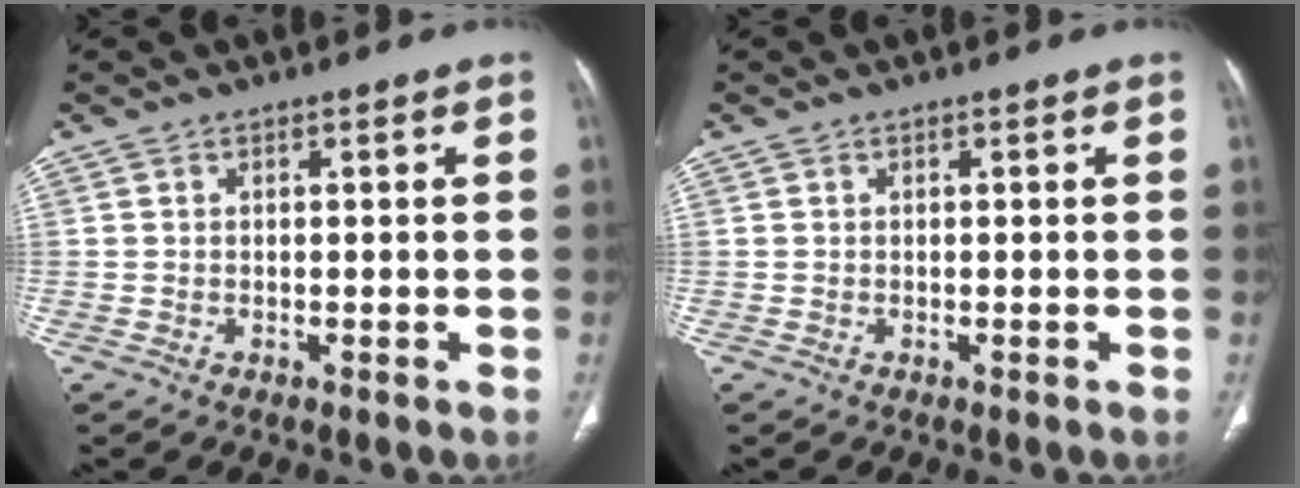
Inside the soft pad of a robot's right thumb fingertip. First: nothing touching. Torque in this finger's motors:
{"motor_torque": [0.00, 0.01, -0.02, -0.02, 0.00]}